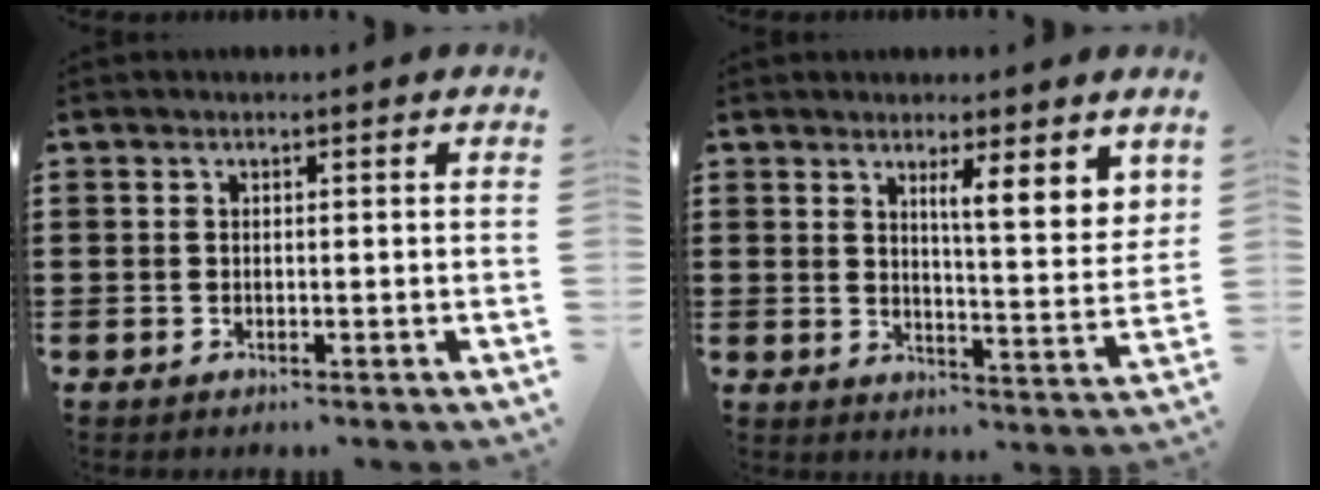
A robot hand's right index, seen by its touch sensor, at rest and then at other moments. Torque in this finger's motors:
{"motor_torque": [0.32, 0.39, 0.43, 0.03]}